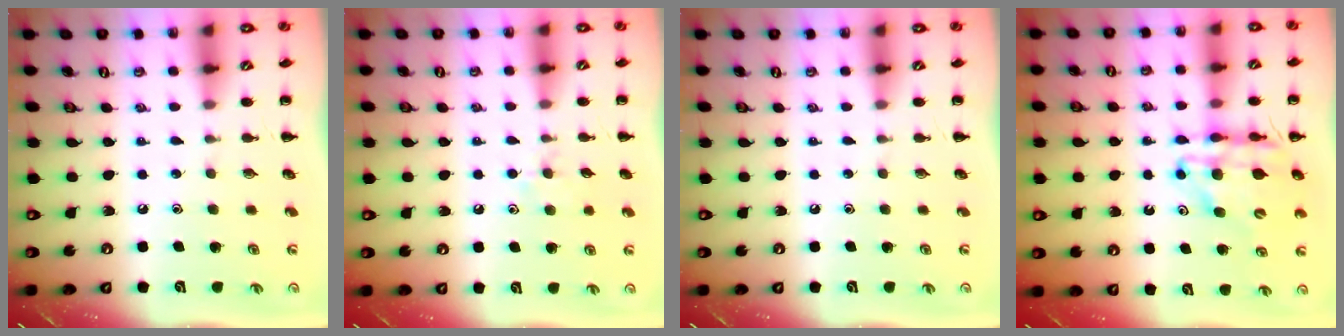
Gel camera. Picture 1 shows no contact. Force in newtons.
{"total": 6.1, "press": 5.8, "slide": 1.7}
{"total": 0.0}
{"total": 12.5, "press": 12.0, "slide": 3.6}